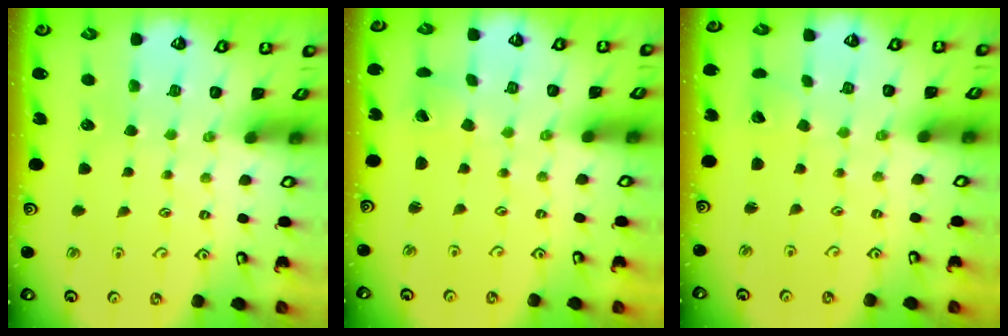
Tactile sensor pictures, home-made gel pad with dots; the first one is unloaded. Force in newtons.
{"total": 2.1, "press": 2.1, "slide": 0.3}
{"total": 1.9, "press": 1.9, "slide": 0.0}